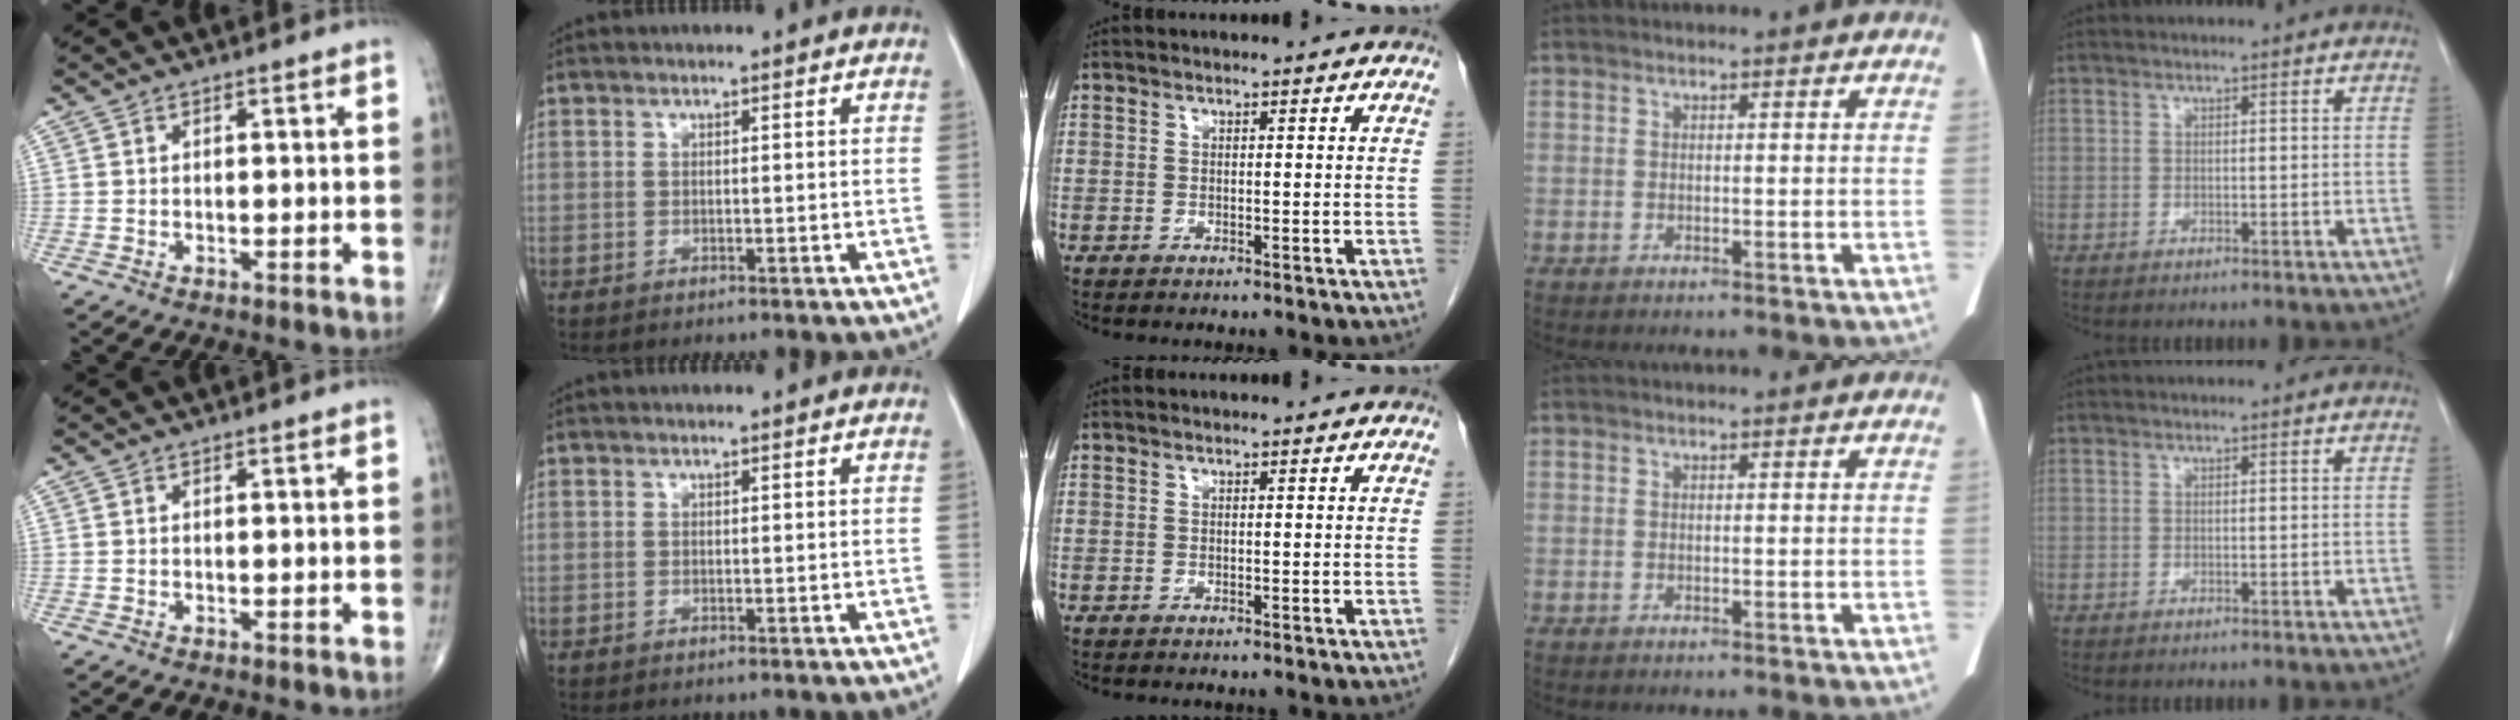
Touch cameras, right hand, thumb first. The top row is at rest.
{}